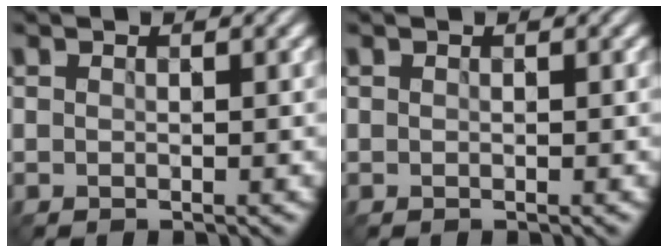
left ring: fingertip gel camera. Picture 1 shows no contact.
{"total": 0.0}